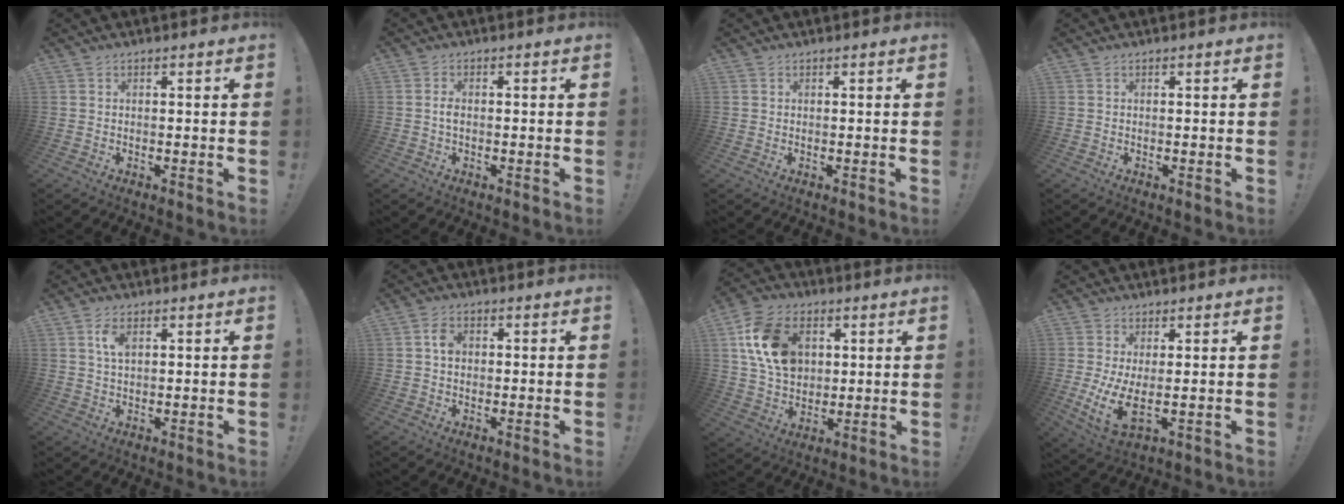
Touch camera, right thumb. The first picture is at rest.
{"total": 1.9, "force": [-0.7, 1.1, 1.4], "torque": [-0.016, 0.002, -0.014]}
{"total": 0.0}
{"total": 0.0}
{"total": 4.5, "force": [1.7, 2.3, 3.5], "torque": [-0.060, -0.001, 0.028]}
{"total": 3.9, "force": [0.4, 2.8, 2.6], "torque": [-0.034, 0.002, 0.006]}
{"total": 16.5, "force": [5.0, 12.1, 10.0], "torque": [-0.166, -0.008, 0.102]}
{"total": 7.1, "force": [0.9, 2.7, 6.5], "torque": [-0.113, -0.028, 0.018]}